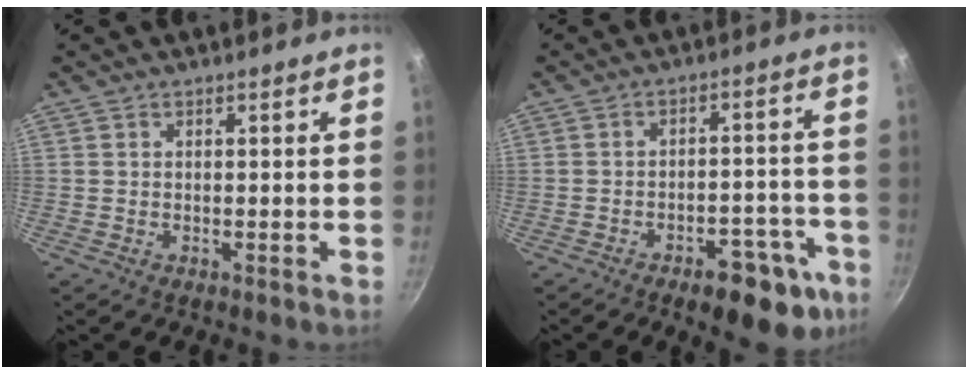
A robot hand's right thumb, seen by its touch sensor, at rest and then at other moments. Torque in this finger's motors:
{"motor_torque": [1.75, 1.07, -0.05, -0.04, 0.28]}